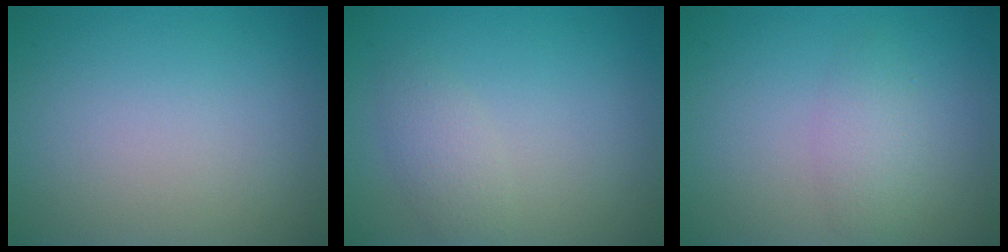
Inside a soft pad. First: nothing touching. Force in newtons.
{"total": 2.0, "press": 2.0, "slide": 0.0}
{"total": 2.1, "press": 2.1, "slide": 0.0}